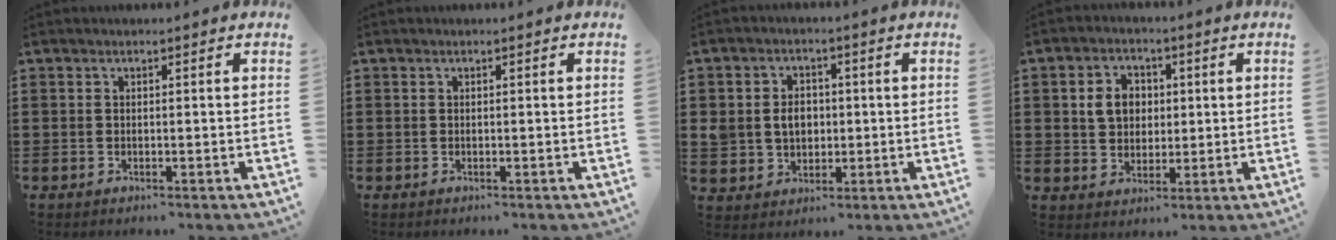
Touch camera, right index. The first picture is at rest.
{"total": 0.0}
{"total": 5.1, "force": [0.2, 4.4, 2.7], "torque": [-0.064, 0.009, -0.003]}
{"total": 5.5, "force": [1.0, 4.8, 2.5], "torque": [-0.060, 0.015, 0.013]}